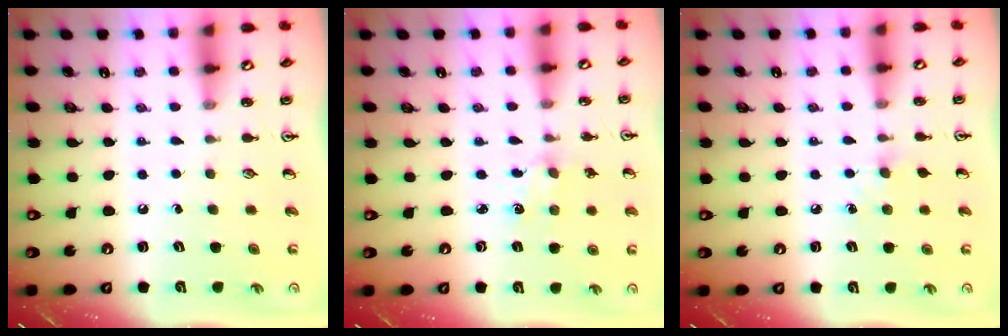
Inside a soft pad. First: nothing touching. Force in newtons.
{"total": 2.9, "press": 2.9, "slide": 0.4}
{"total": 4.8, "press": 4.7, "slide": 0.7}